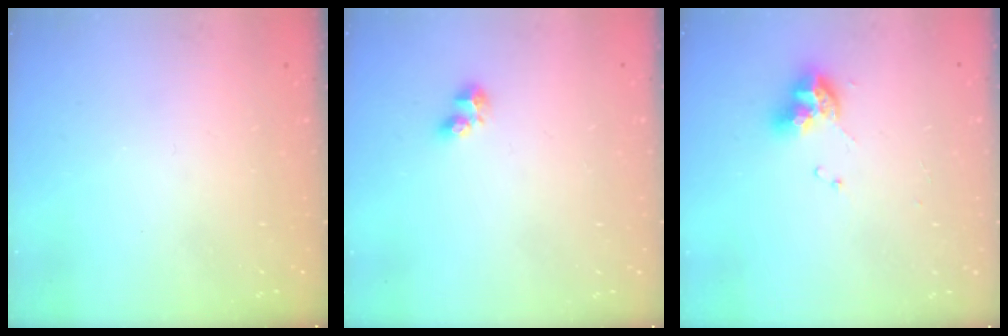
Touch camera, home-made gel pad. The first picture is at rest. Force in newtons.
{"total": 1.6, "press": 1.5, "slide": 0.6}
{"total": 9.6, "press": 9.5, "slide": 0.8}